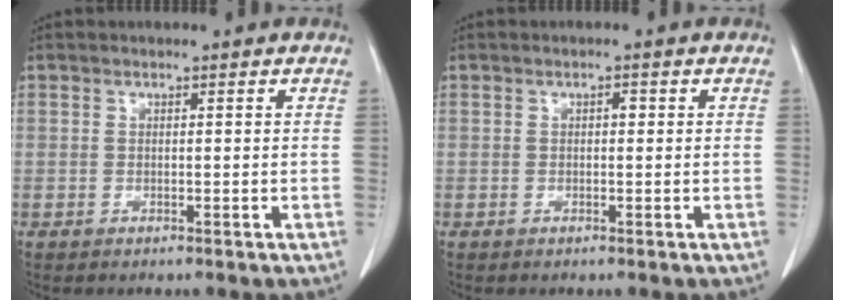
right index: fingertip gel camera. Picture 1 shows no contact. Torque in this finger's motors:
{"motor_torque": [0.26, -0.20, 0.03, 0.02]}